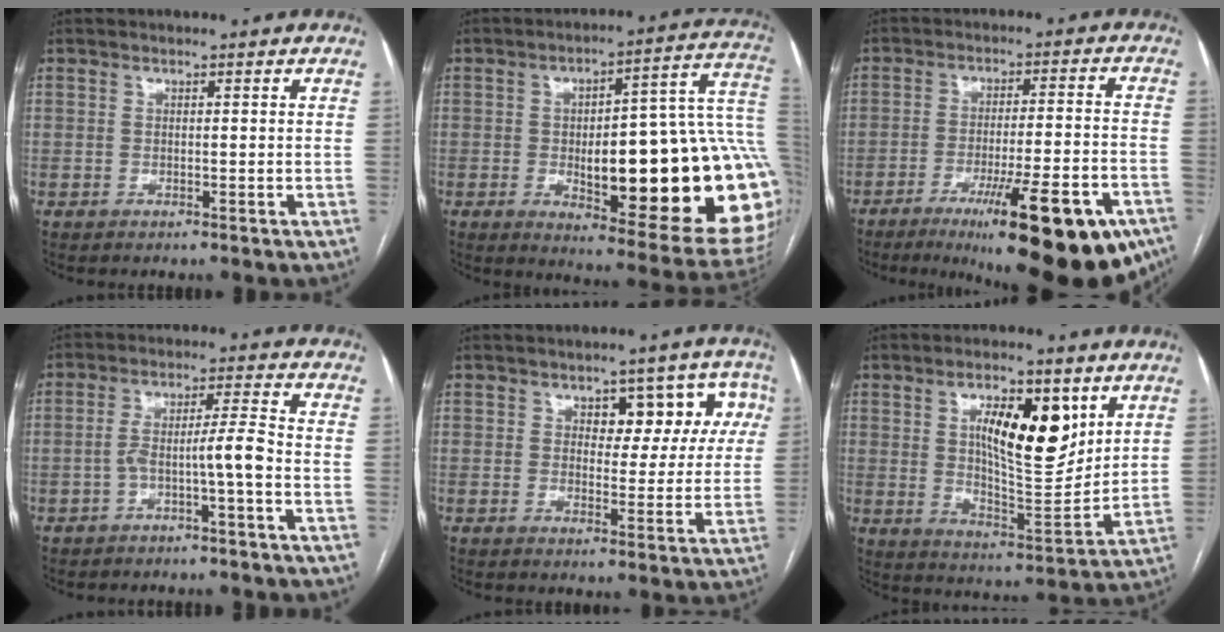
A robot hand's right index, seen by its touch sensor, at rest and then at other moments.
{"total": 30.1, "force": [-2.9, 6.7, 29.2], "torque": [-0.292, 0.024, -0.027]}
{"total": 22.1, "force": [-14.1, 3.5, 16.6], "torque": [-0.156, 0.008, -0.204]}
{"total": 5.4, "force": [-2.3, -0.5, 4.8], "torque": [-0.089, 0.022, -0.036]}
{"total": 7.7, "force": [2.8, 4.6, 5.5], "torque": [-0.046, 0.030, 0.034]}
{"total": 13.5, "force": [5.0, 4.4, 11.8], "torque": [-0.188, 0.001, 0.089]}